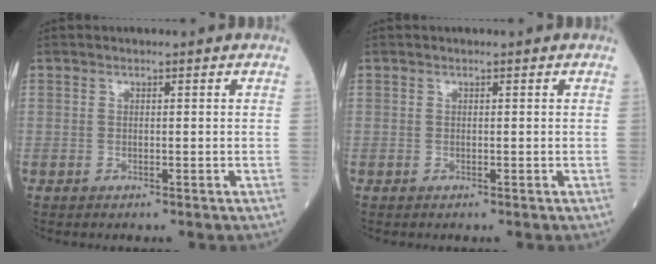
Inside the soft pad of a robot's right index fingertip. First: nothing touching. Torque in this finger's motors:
{"motor_torque": [0.00, 0.00, -0.04, -0.01]}